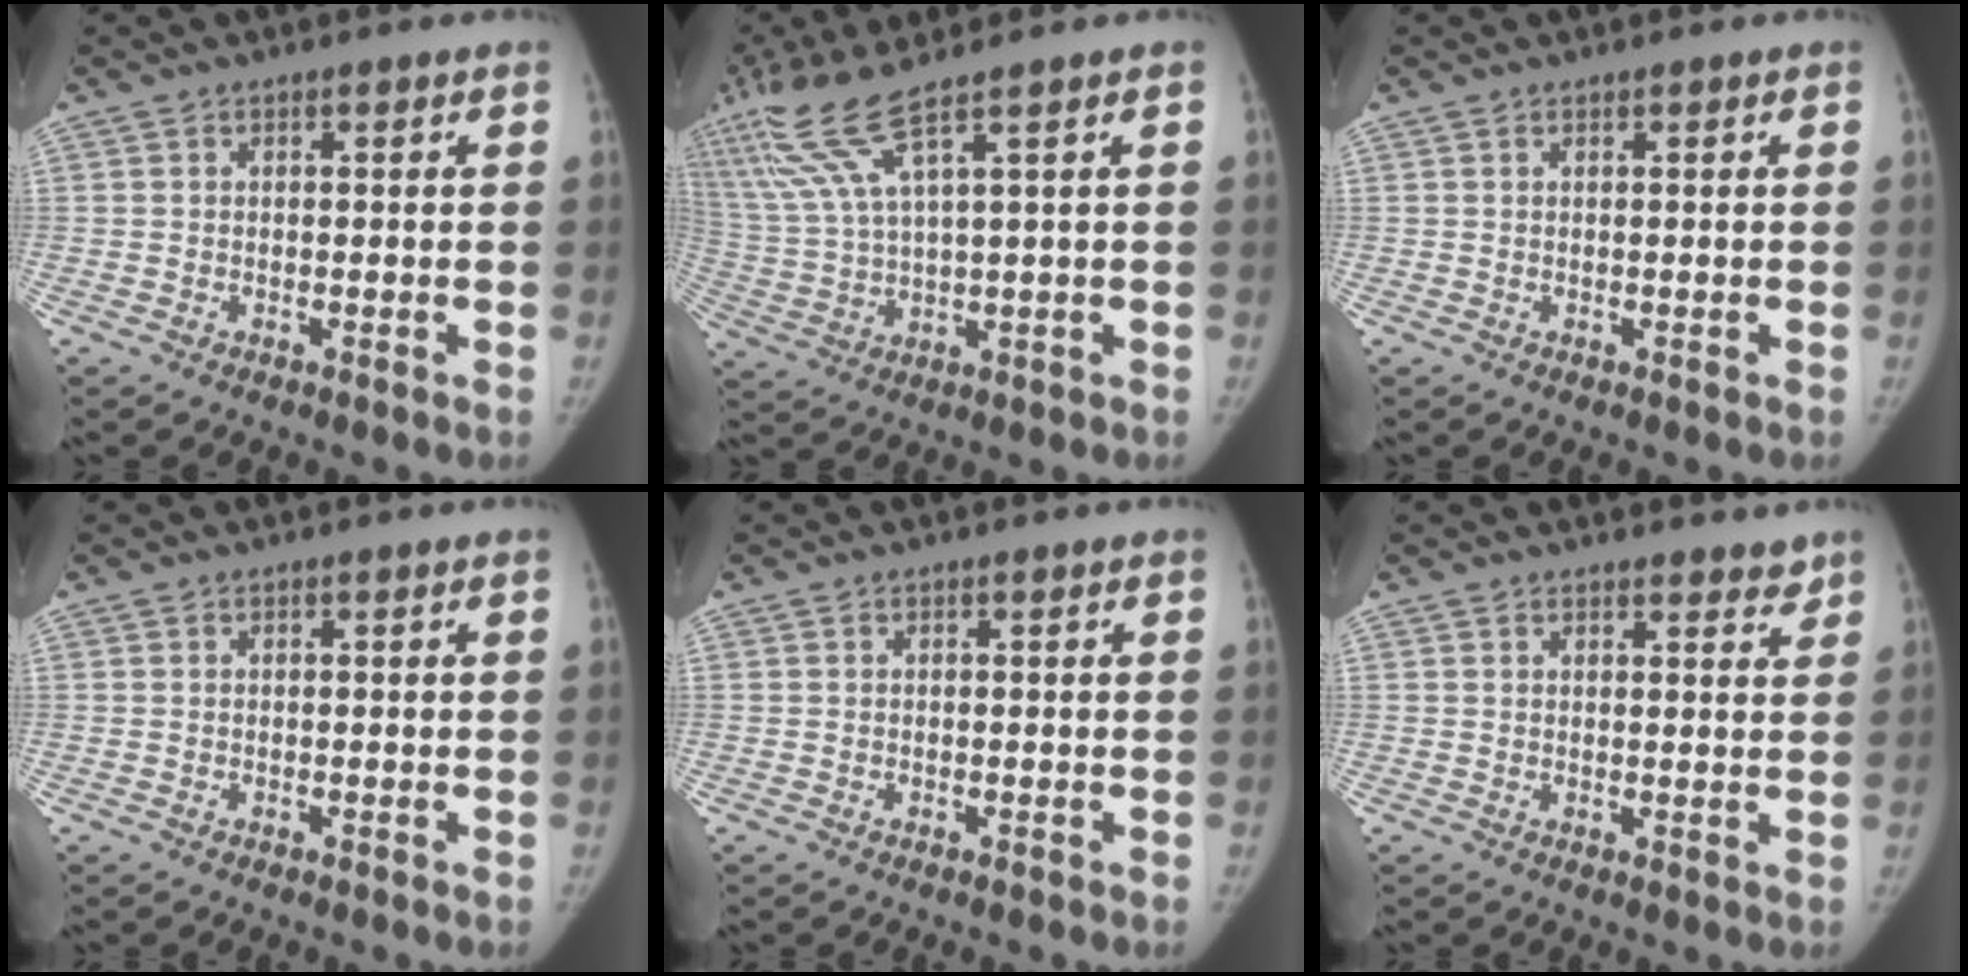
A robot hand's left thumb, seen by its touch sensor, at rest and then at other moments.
{"total": 11.4, "force": [7.1, 0.5, 8.9], "torque": [-0.222, -0.023, 0.155]}
{"total": 0.0}
{"total": 0.0}
{"total": 0.0}
{"total": 3.0, "force": [2.6, 1.2, 0.8], "torque": [0.013, -0.016, 0.027]}